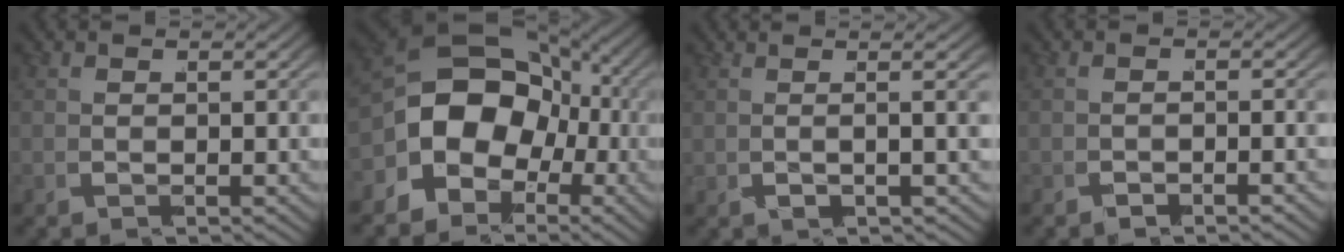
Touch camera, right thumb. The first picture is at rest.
{"total": 14.0, "force": [-0.7, 11.0, 8.5], "torque": [-0.183, -0.032, -0.007]}
{"total": 3.5, "force": [0.9, 0.4, 3.4], "torque": [-0.042, 0.012, 0.013]}
{"total": 1.3, "force": [-1.3, 0.2, 0.1], "torque": [-0.011, -0.008, -0.023]}